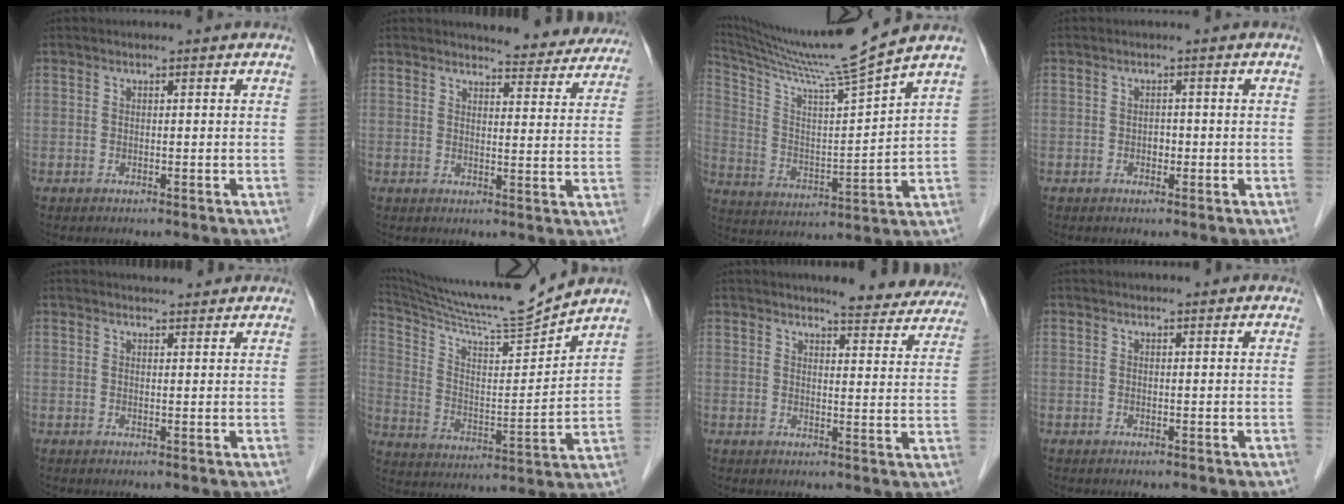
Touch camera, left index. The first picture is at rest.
{"total": 11.1, "force": [10.7, 2.3, 1.9], "torque": [0.001, -0.028, 0.102]}
{"total": 15.8, "force": [14.0, -3.3, 6.5], "torque": [-0.127, -0.032, 0.242]}
{"total": 1.0, "force": [-0.4, 0.7, 0.6], "torque": [-0.009, 0.001, -0.006]}
{"total": 4.4, "force": [4.1, 1.1, 1.0], "torque": [-0.013, 0.015, 0.048]}
{"total": 16.1, "force": [15.4, -1.8, 4.5], "torque": [-0.099, -0.032, 0.262]}
{"total": 12.2, "force": [11.4, 2.6, 3.6], "torque": [-0.015, -0.028, 0.107]}
{"total": 2.8, "force": [2.5, 1.1, 0.6], "torque": [-0.007, 0.018, 0.021]}